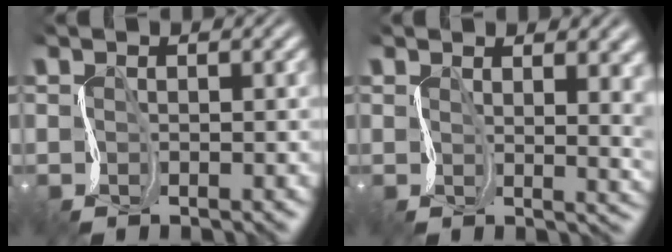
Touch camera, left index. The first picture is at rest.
{"total": 7.7, "force": [2.6, 3.8, 6.2], "torque": [-0.066, 0.024, 0.035]}